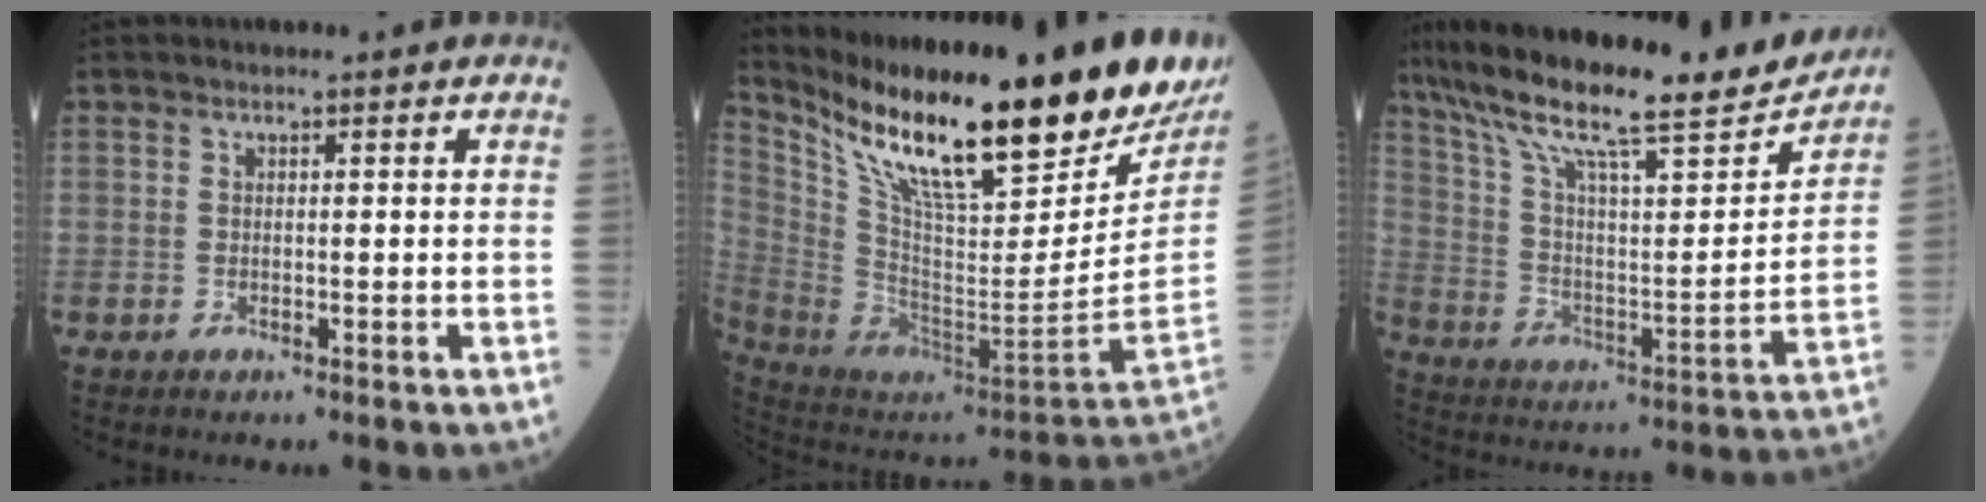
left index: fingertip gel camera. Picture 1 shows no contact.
{"total": 32.3, "force": [23.2, 5.4, 21.8], "torque": [-0.373, -0.046, 0.362]}
{"total": 25.0, "force": [20.8, 3.0, 13.6], "torque": [-0.240, -0.002, 0.319]}